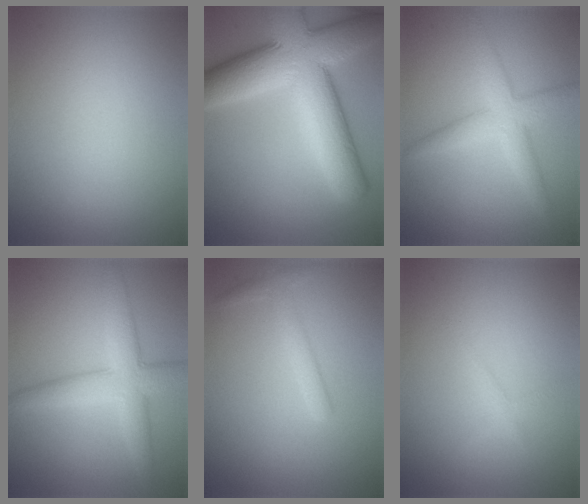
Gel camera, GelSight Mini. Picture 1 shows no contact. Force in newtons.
{"total": 12.6, "press": 12.5, "slide": 0.6}
{"total": 3.7, "press": 3.7, "slide": 0.1}
{"total": 4.8, "press": 4.8, "slide": 0.1}
{"total": 1.8, "press": 1.8, "slide": 0.1}
{"total": 0.9, "press": 0.9, "slide": 0.1}